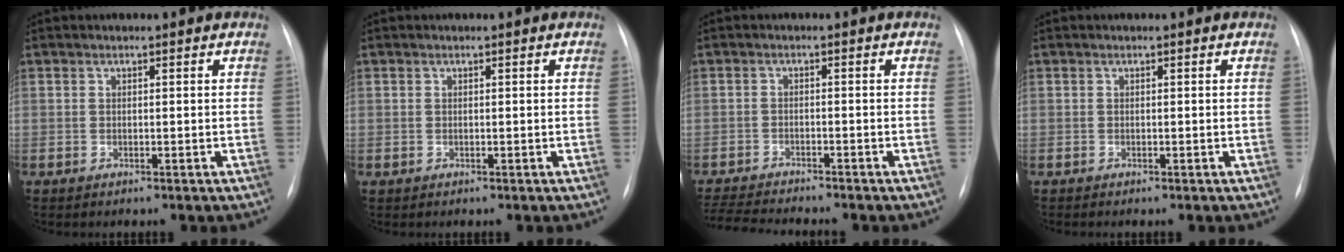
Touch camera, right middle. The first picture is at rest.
{"total": 0.0}
{"total": 8.9, "force": [-8.3, 0.4, 3.2], "torque": [-0.055, -0.013, -0.135]}
{"total": 0.0}